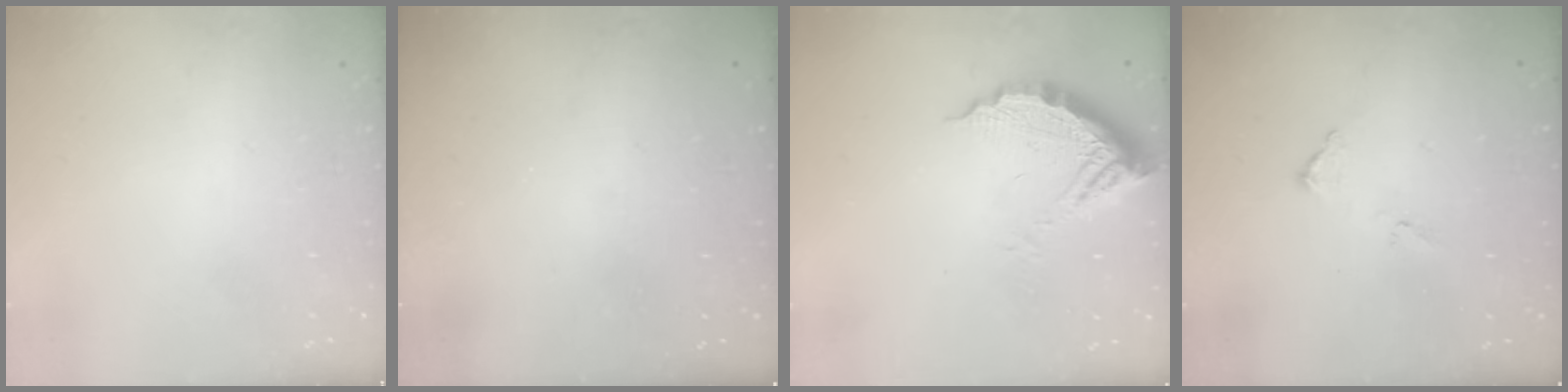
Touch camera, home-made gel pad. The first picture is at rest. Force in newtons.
{"total": 3.1, "press": 3.1, "slide": 0.1}
{"total": 11.1, "press": 11.1, "slide": 0.8}
{"total": 7.1, "press": 7.1, "slide": 0.3}